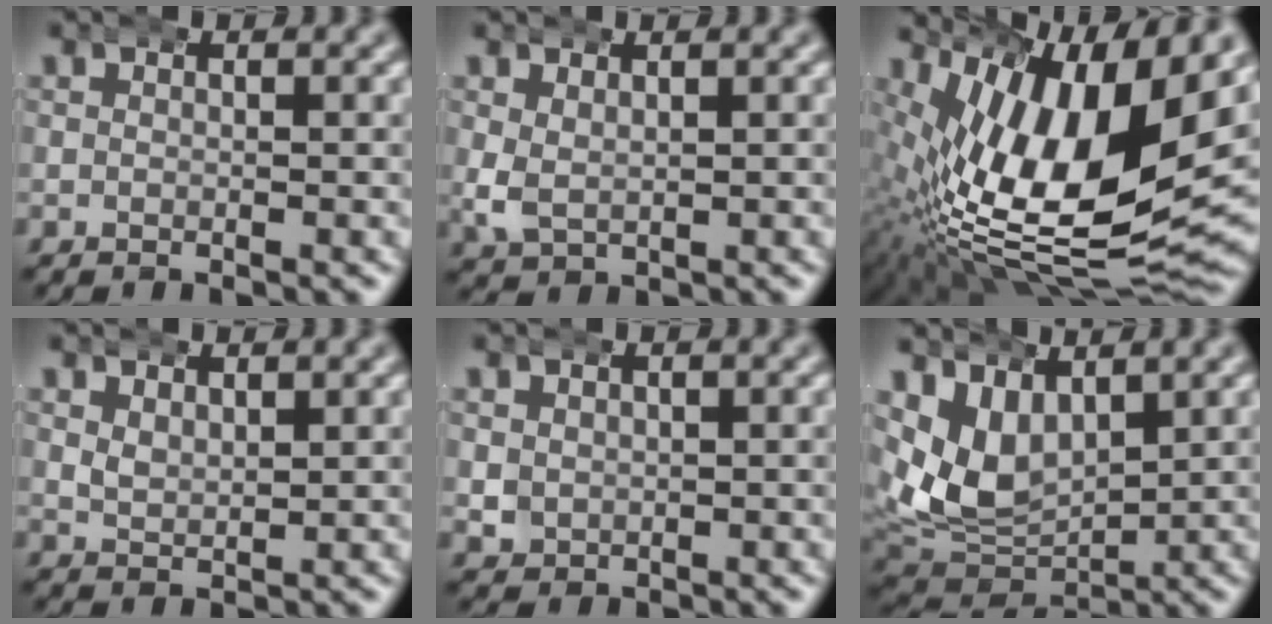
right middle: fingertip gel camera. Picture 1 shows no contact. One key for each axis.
{"total": 1.7, "fx": 0.7, "fy": 1.1, "fz": 1.0, "tx": -0.038, "ty": -0.015, "tz": 0.026}
{"total": 16.8, "fx": 0.3, "fy": 8.5, "fz": 14.4, "tx": -0.264, "ty": -0.046, "tz": 0.040}
{"total": 1.5, "fx": 1.4, "fy": 0.4, "fz": 0.5, "tx": -0.020, "ty": -0.015, "tz": 0.037}
{"total": 1.7, "fx": 0.6, "fy": 1.5, "fz": 0.4, "tx": -0.027, "ty": -0.011, "tz": 0.020}
{"total": 7.9, "fx": 1.5, "fy": 6.3, "fz": 4.6, "tx": -0.119, "ty": -0.013, "tz": 0.029}